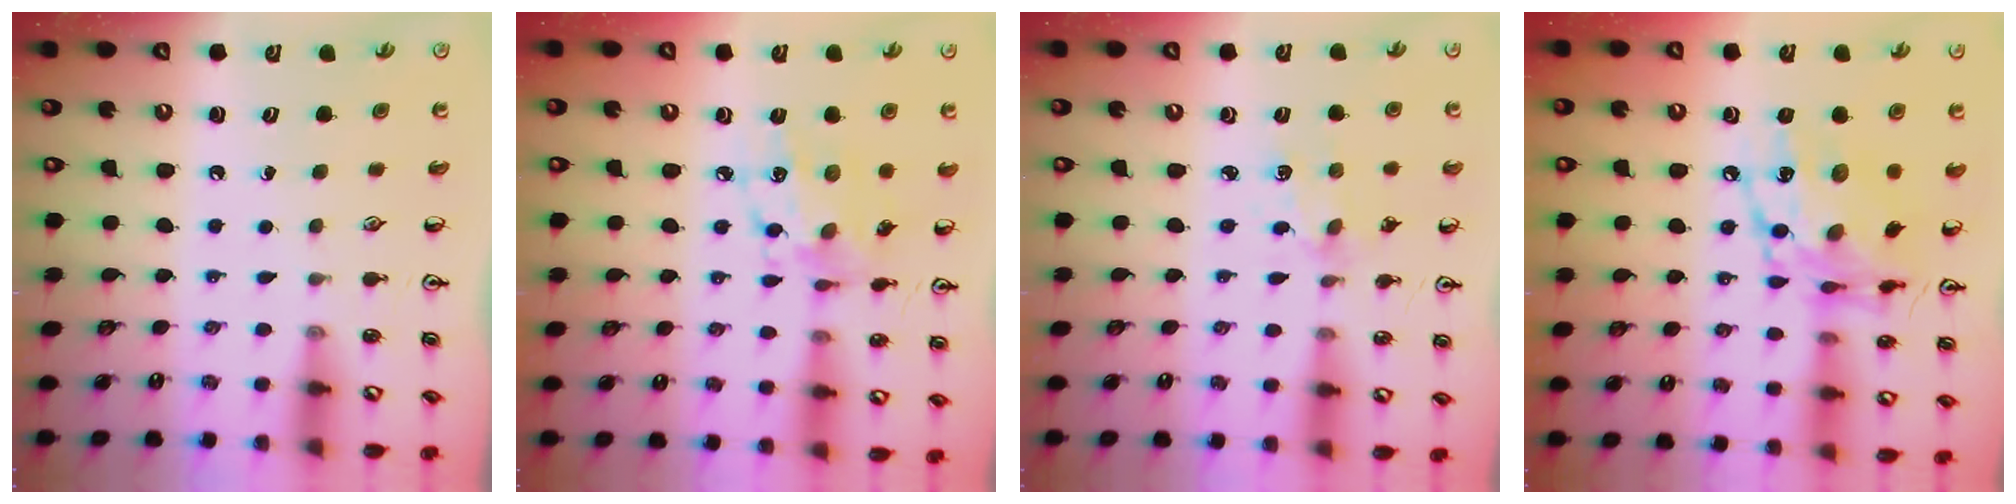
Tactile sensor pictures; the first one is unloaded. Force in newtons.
{"total": 11.0, "press": 11.0, "slide": 0.6}
{"total": 2.7, "press": 2.7, "slide": 0.4}
{"total": 16.0, "press": 16.0, "slide": 1.5}